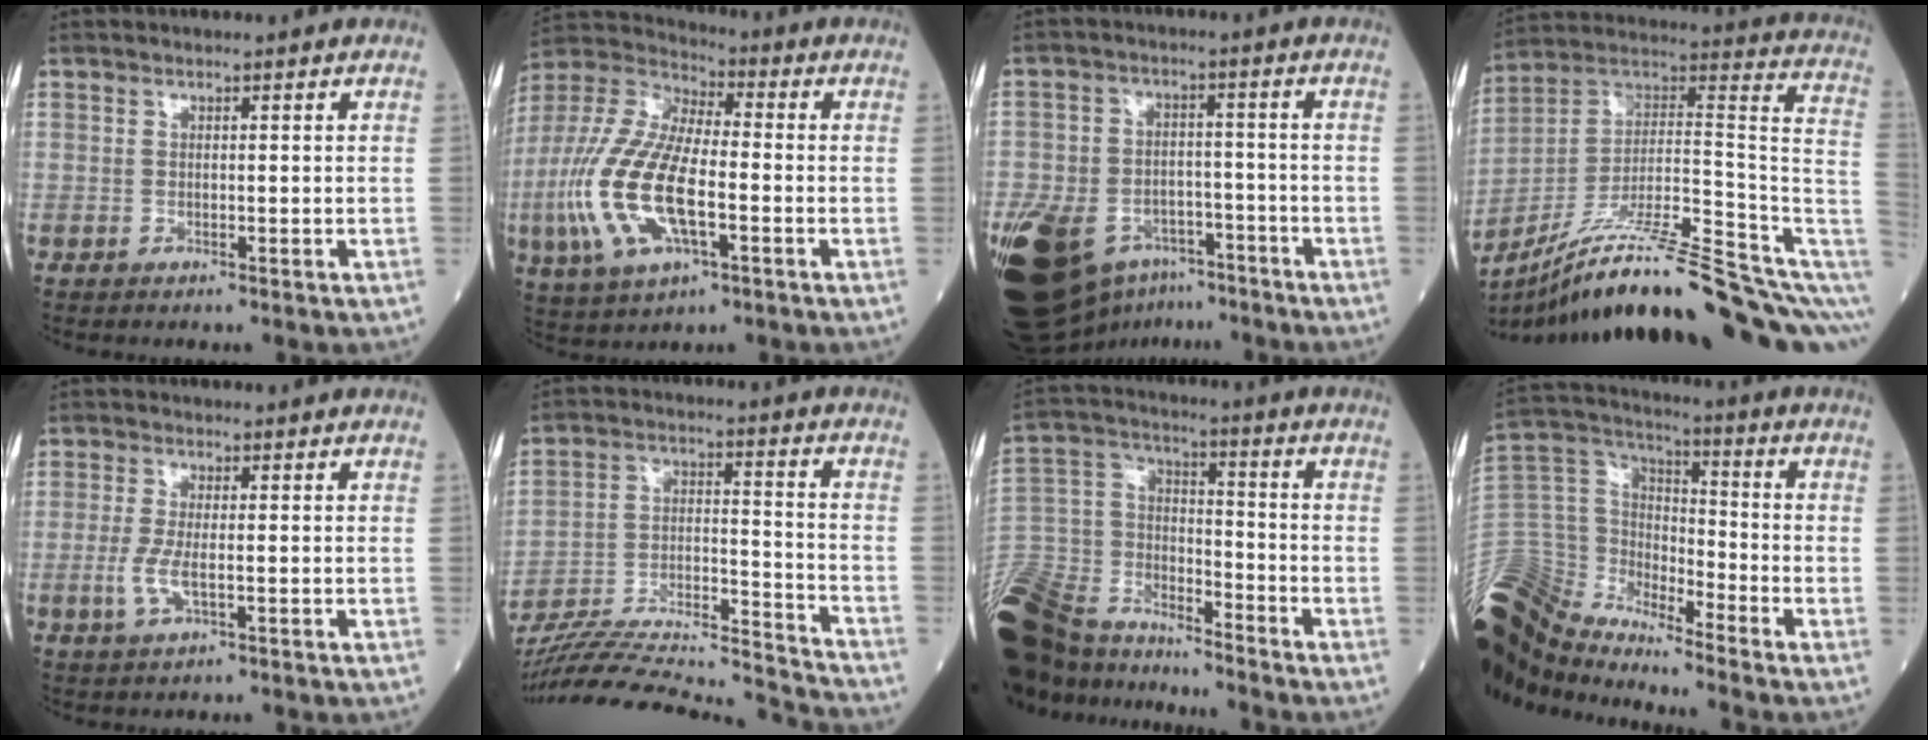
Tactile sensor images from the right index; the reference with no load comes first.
{"total": 17.2, "force": [-4.1, 6.3, 15.5], "torque": [-0.346, -0.005, -0.081]}
{"total": 22.2, "force": [-12.6, 13.9, 12.0], "torque": [-0.319, -0.008, -0.198]}
{"total": 25.7, "force": [-16.9, 3.1, 19.1], "torque": [-0.202, 0.050, -0.266]}
{"total": 3.7, "force": [-0.8, 1.0, 3.5], "torque": [-0.079, -0.006, -0.015]}
{"total": 24.0, "force": [-22.7, 0.4, 7.6], "torque": [-0.132, -0.001, -0.349]}
{"total": 20.1, "force": [-18.1, 5.7, 6.8], "torque": [-0.180, -0.001, -0.332]}
{"total": 19.3, "force": [-17.4, 4.4, 7.1], "torque": [-0.168, 0.036, -0.321]}